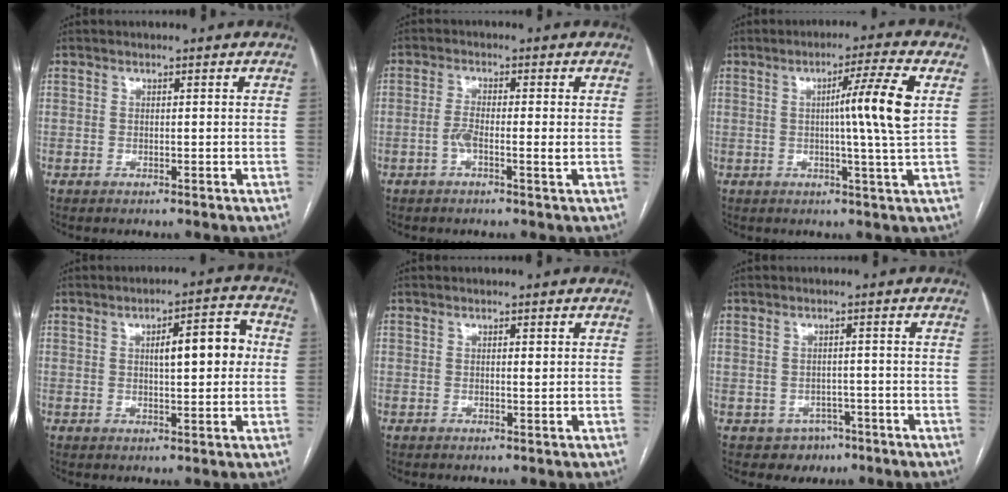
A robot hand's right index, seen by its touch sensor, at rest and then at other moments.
{"total": 3.4, "force": [-0.7, 0.6, 3.3], "torque": [-0.066, 0.002, -0.015]}
{"total": 8.5, "force": [1.2, -1.9, 8.2], "torque": [-0.131, 0.000, 0.024]}
{"total": 7.6, "force": [1.2, 2.0, 7.2], "torque": [-0.102, 0.022, 0.018]}
{"total": 0.8, "force": [0.2, 0.2, 0.7], "torque": [-0.013, -0.001, 0.003]}
{"total": 3.5, "force": [-1.9, 2.9, 0.6], "torque": [-0.003, 0.009, -0.019]}